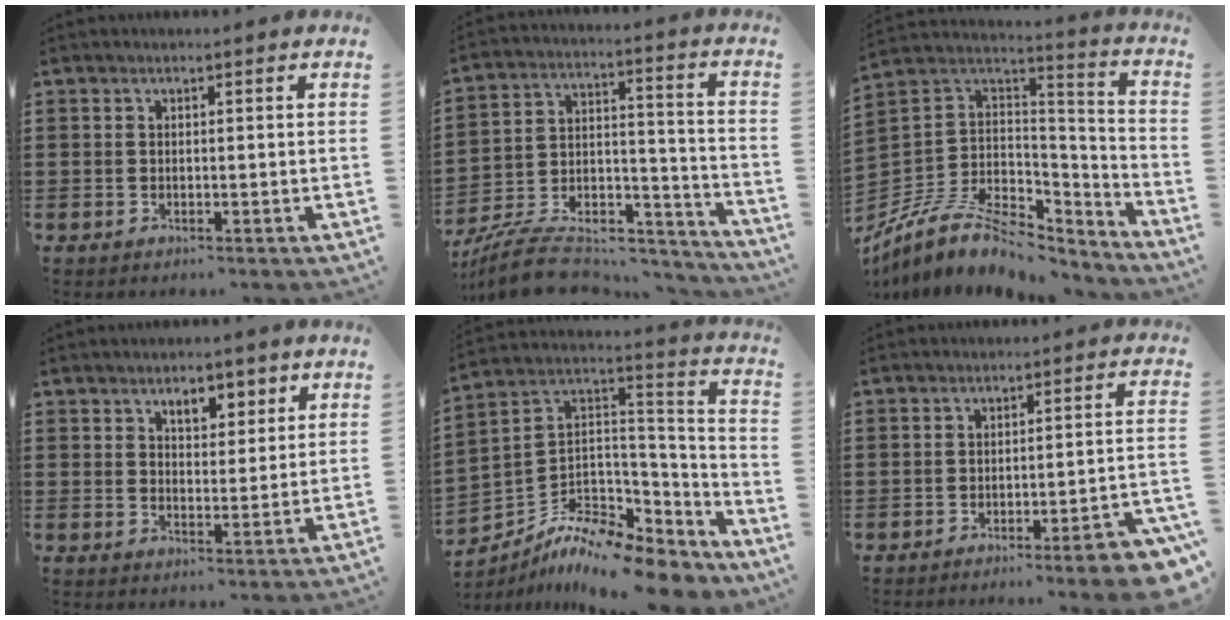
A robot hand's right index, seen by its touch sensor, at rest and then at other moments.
{"total": 10.6, "force": [-9.1, 3.2, 4.2], "torque": [-0.073, 0.027, -0.174]}
{"total": 10.0, "force": [-6.5, 5.2, 5.6], "torque": [-0.126, 0.007, -0.124]}
{"total": 4.4, "force": [2.8, 2.5, 2.3], "torque": [-0.034, 0.002, 0.043]}
{"total": 9.3, "force": [-7.7, 3.4, 3.9], "torque": [-0.085, 0.004, -0.151]}
{"total": 5.4, "force": [-4.2, 0.0, 3.4], "torque": [-0.055, -0.011, -0.079]}